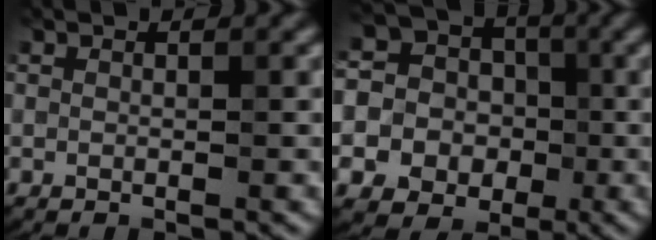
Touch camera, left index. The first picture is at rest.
{"total": 12.0, "force": [-2.3, 11.3, 3.4], "torque": [-0.111, 0.000, -0.053]}